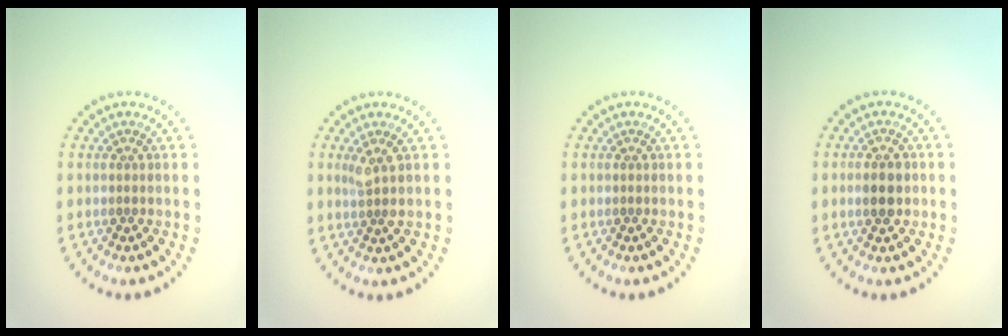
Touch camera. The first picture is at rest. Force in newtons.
{"total": 1.7, "press": 1.4, "slide": 1.0}
{"total": 0.0}
{"total": 2.7, "press": 2.7, "slide": 0.1}